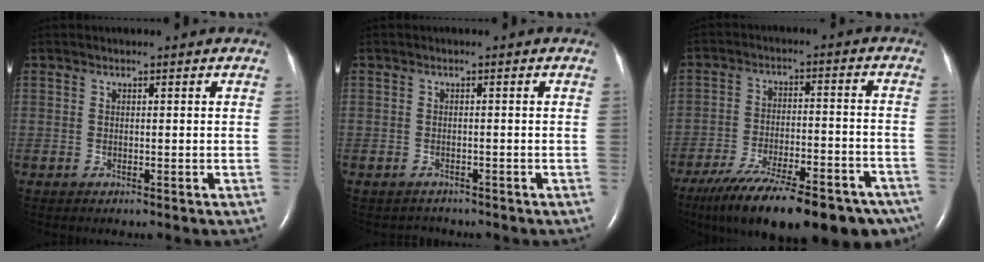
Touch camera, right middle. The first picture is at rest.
{"total": 1.4, "force": [-1.2, 0.6, -0.4], "torque": [-0.001, -0.002, -0.017]}
{"total": 25.5, "force": [-19.3, 7.0, 15.0], "torque": [-0.196, -0.018, -0.273]}